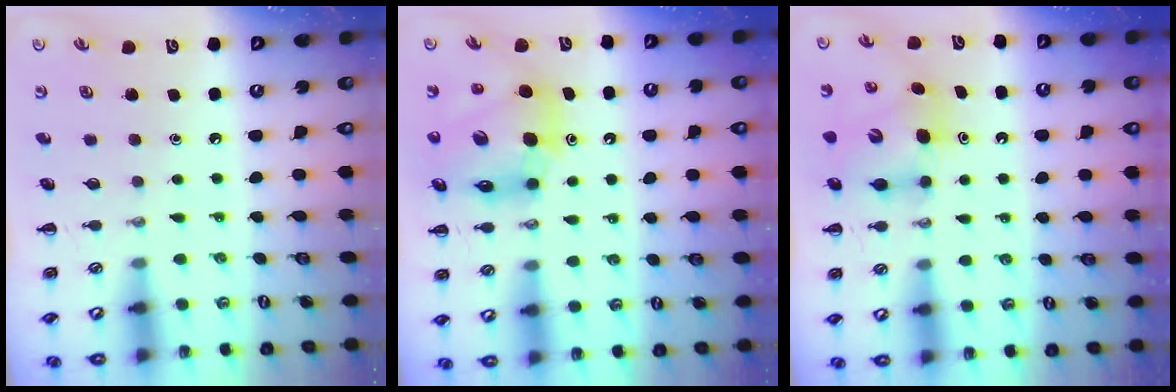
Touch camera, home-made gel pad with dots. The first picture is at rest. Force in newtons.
{"total": 12.2, "press": 11.7, "slide": 3.3}
{"total": 7.1, "press": 7.1, "slide": 0.5}